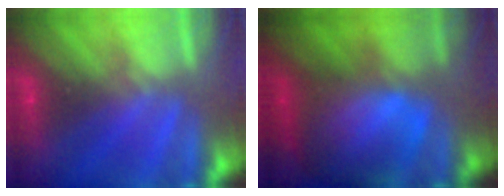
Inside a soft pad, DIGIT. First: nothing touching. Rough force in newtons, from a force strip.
{"total": 6.4}